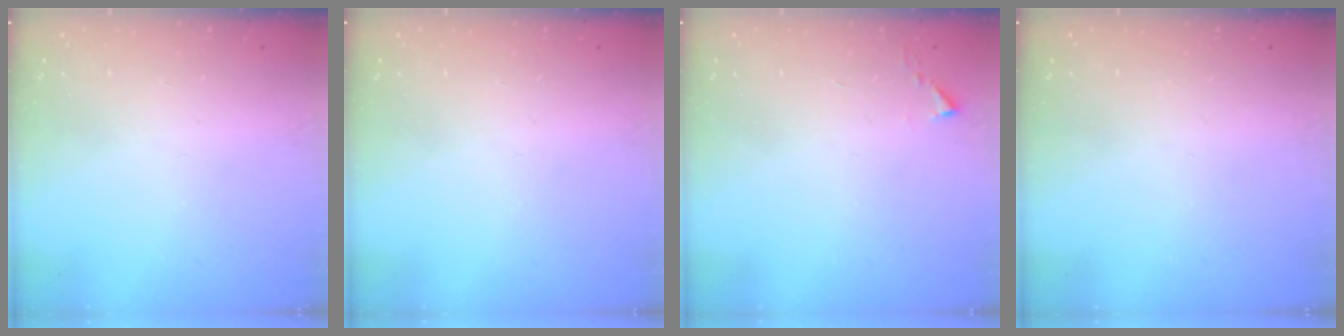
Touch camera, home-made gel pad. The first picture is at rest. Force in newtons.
{"total": 0.0}
{"total": 1.1, "press": 1.1, "slide": 0.1}
{"total": 0.0}